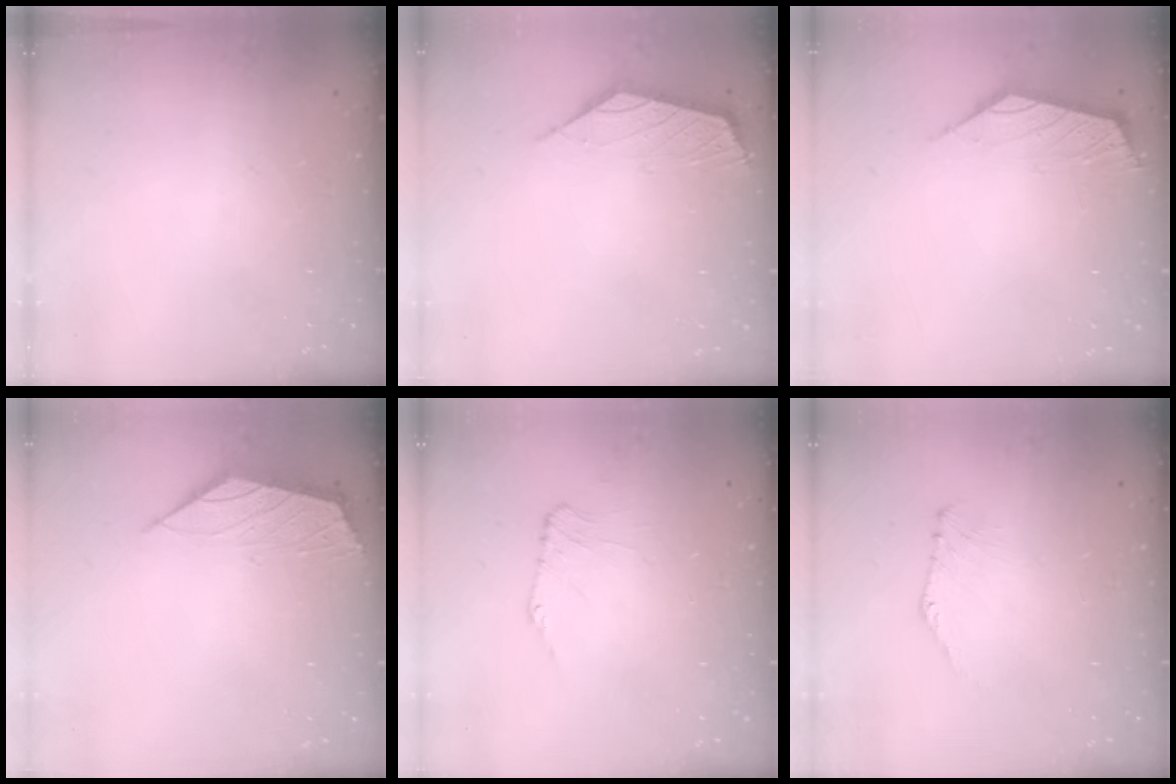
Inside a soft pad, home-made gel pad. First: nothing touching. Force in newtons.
{"total": 2.5, "press": 2.4, "slide": 0.7}
{"total": 2.8, "press": 2.7, "slide": 0.7}
{"total": 2.0, "press": 2.0, "slide": 0.5}
{"total": 1.1, "press": 1.1, "slide": 0.3}
{"total": 0.0}